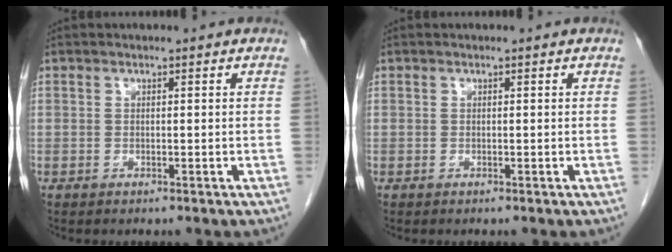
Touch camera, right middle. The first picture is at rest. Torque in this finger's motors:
{"motor_torque": [0.01, 0.00, 0.00, 0.00]}